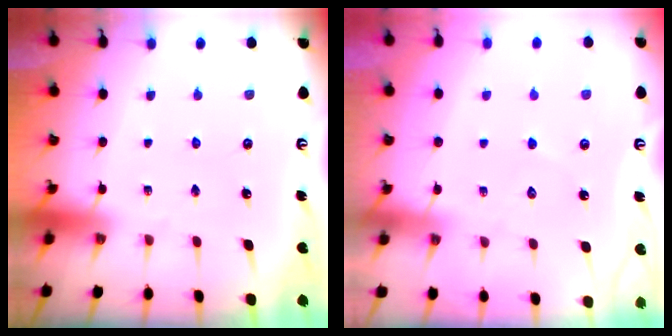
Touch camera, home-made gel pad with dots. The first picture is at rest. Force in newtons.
{"total": 4.0, "press": 4.0, "slide": 0.5}